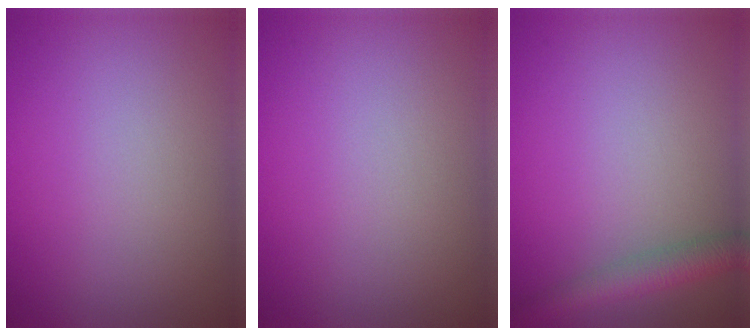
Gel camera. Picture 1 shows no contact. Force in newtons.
{"total": 0.0}
{"total": 3.0, "press": 3.0, "slide": 0.1}